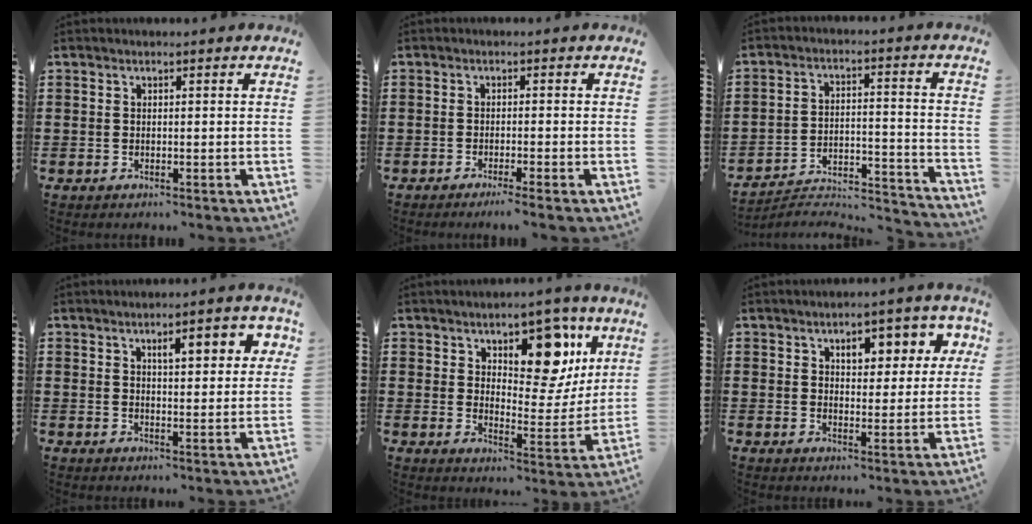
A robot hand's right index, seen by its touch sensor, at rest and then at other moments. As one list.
[{"total": 1.5, "force": [-1.2, -0.3, 0.9], "torque": [-0.015, -0.002, -0.022]}, {"total": 3.6, "force": [-3.4, 0.7, 0.8], "torque": [-0.023, -0.006, -0.077]}, {"total": 4.8, "force": [2.1, 1.6, 4.1], "torque": [-0.061, -0.002, 0.028]}, {"total": 11.3, "force": [6.9, 5.5, 7.1], "torque": [-0.105, -0.033, 0.117]}, {"total": 5.8, "force": [2.8, 3.3, 3.8], "torque": [-0.057, 0.000, 0.040]}]